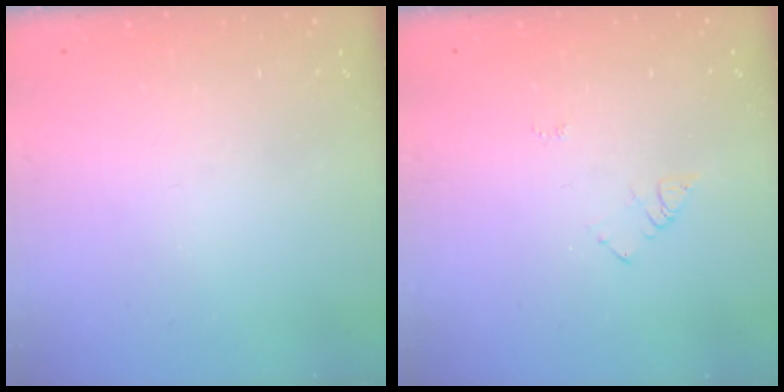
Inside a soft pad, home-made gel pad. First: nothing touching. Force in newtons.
{"total": 5.4, "press": 5.4, "slide": 0.5}